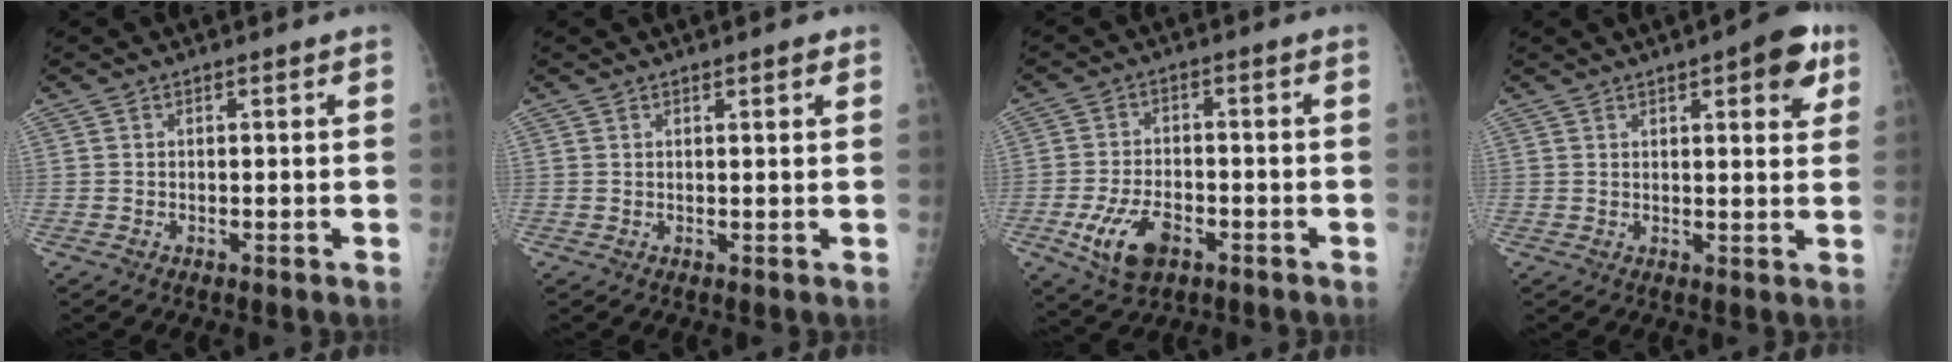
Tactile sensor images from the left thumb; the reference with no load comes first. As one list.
[{"total": 1.5, "force": [0.9, 0.3, 1.1], "torque": [-0.016, -0.002, 0.012]}, {"total": 8.9, "force": [-3.9, 4.9, 6.3], "torque": [-0.119, 0.014, -0.064]}, {"total": 8.1, "force": [3.9, 2.7, 6.5], "torque": [-0.061, -0.010, 0.043]}]